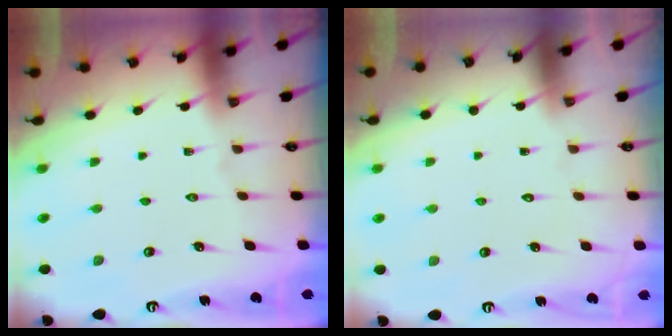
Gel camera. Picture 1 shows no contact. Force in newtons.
{"total": 1.6, "press": 1.6, "slide": 0.0}